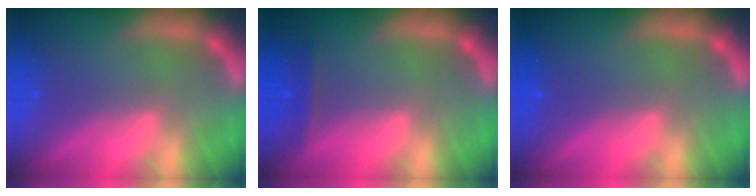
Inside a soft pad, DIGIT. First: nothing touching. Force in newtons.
{"total": 1.4}
{"total": 0.0}